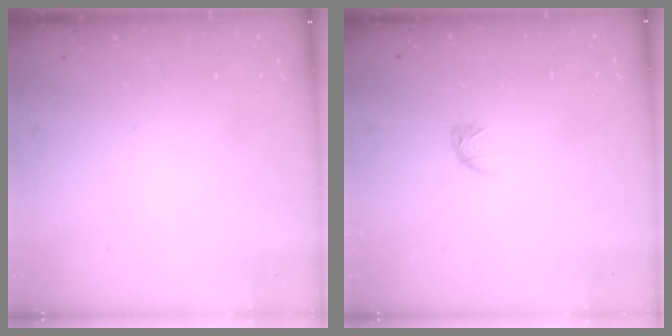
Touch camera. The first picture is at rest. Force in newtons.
{"total": 3.0, "press": 2.9, "slide": 0.7}